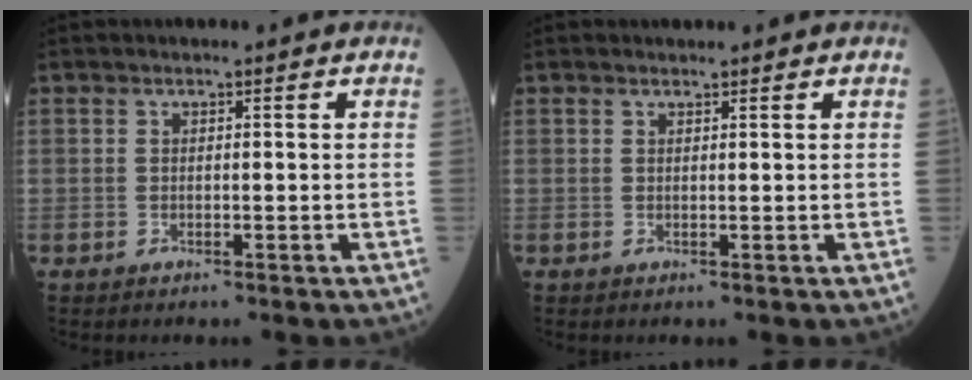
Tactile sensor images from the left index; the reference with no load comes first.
{"total": 0.6, "force": [0.6, 0.2, 0.1], "torque": [-0.014, 0.001, 0.010]}